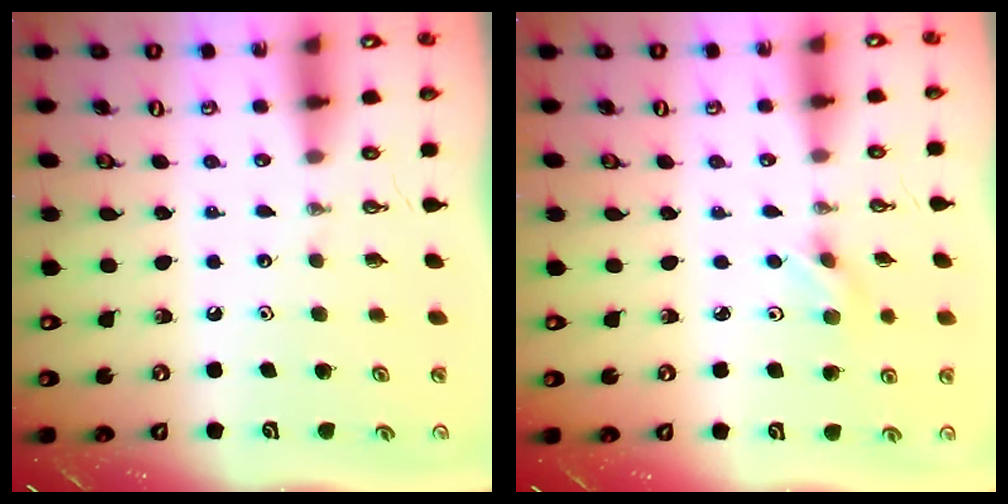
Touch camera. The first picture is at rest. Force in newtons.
{"total": 2.1, "press": 2.0, "slide": 0.6}